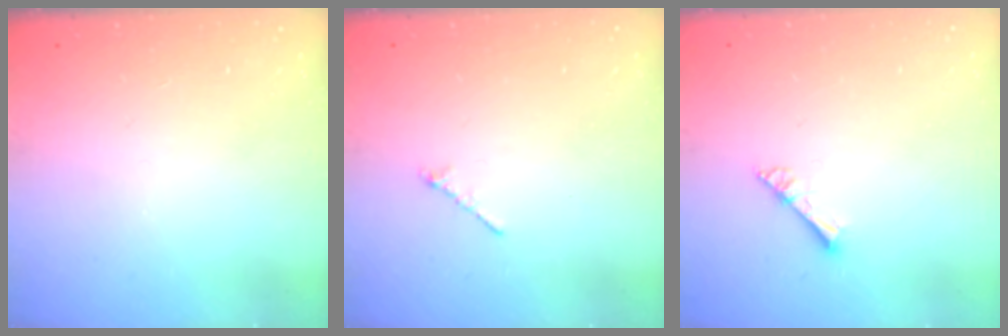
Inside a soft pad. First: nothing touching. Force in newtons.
{"total": 0.8, "press": 0.7, "slide": 0.4}
{"total": 2.9, "press": 2.9, "slide": 0.3}